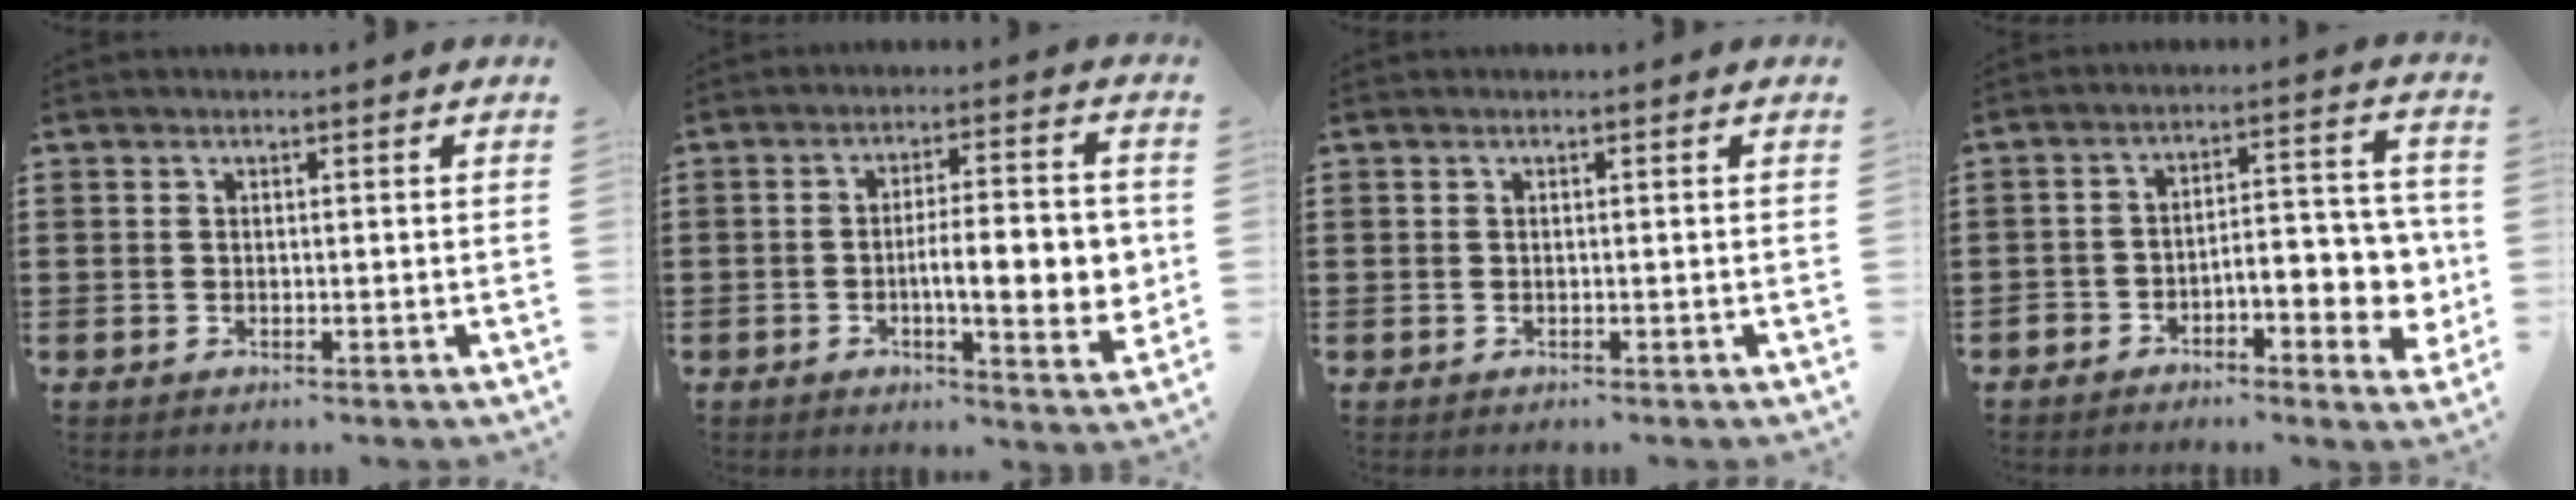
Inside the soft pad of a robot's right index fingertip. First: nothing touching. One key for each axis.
{"total": 10.3, "fx": -1.4, "fy": 2.7, "fz": 9.9, "tx": -0.142, "ty": -0.004, "tz": -0.024}
{"total": 0.0}
{"total": 6.4, "fx": -2.9, "fy": 3.2, "fz": 4.7, "tx": -0.063, "ty": -0.003, "tz": -0.056}